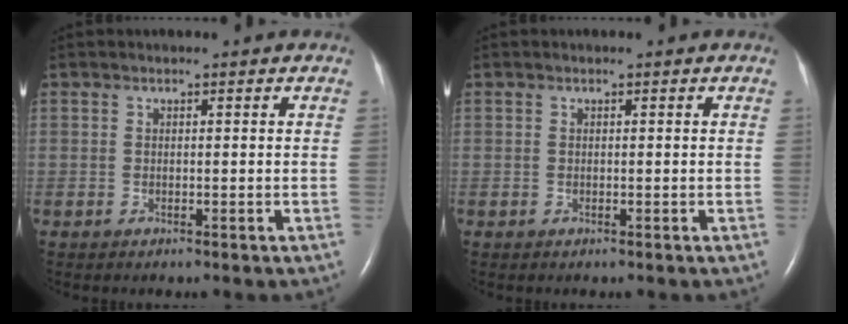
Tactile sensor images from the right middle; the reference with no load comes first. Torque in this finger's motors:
{"motor_torque": [0.00, 0.00, 0.00, 0.00]}